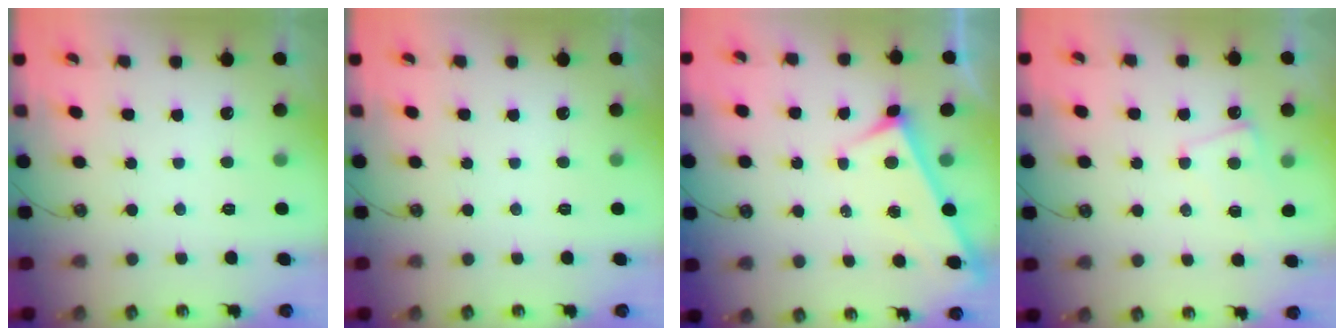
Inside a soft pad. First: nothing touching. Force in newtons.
{"total": 0.0}
{"total": 3.3, "press": 3.3, "slide": 0.2}
{"total": 1.6, "press": 1.5, "slide": 0.5}